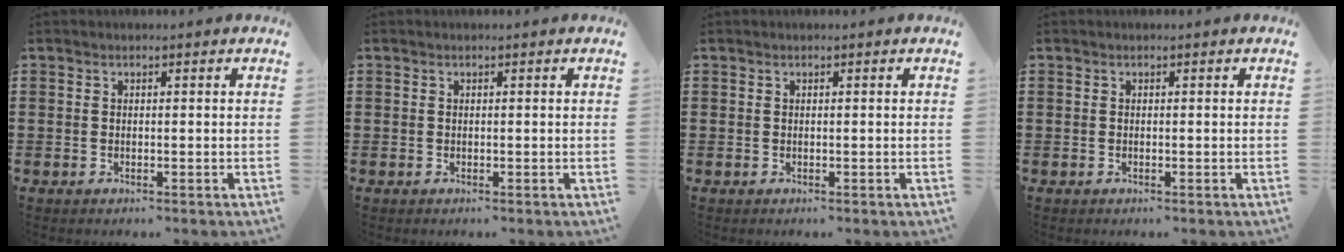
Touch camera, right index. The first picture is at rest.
{"total": 0.0}
{"total": 0.0}
{"total": 0.0}